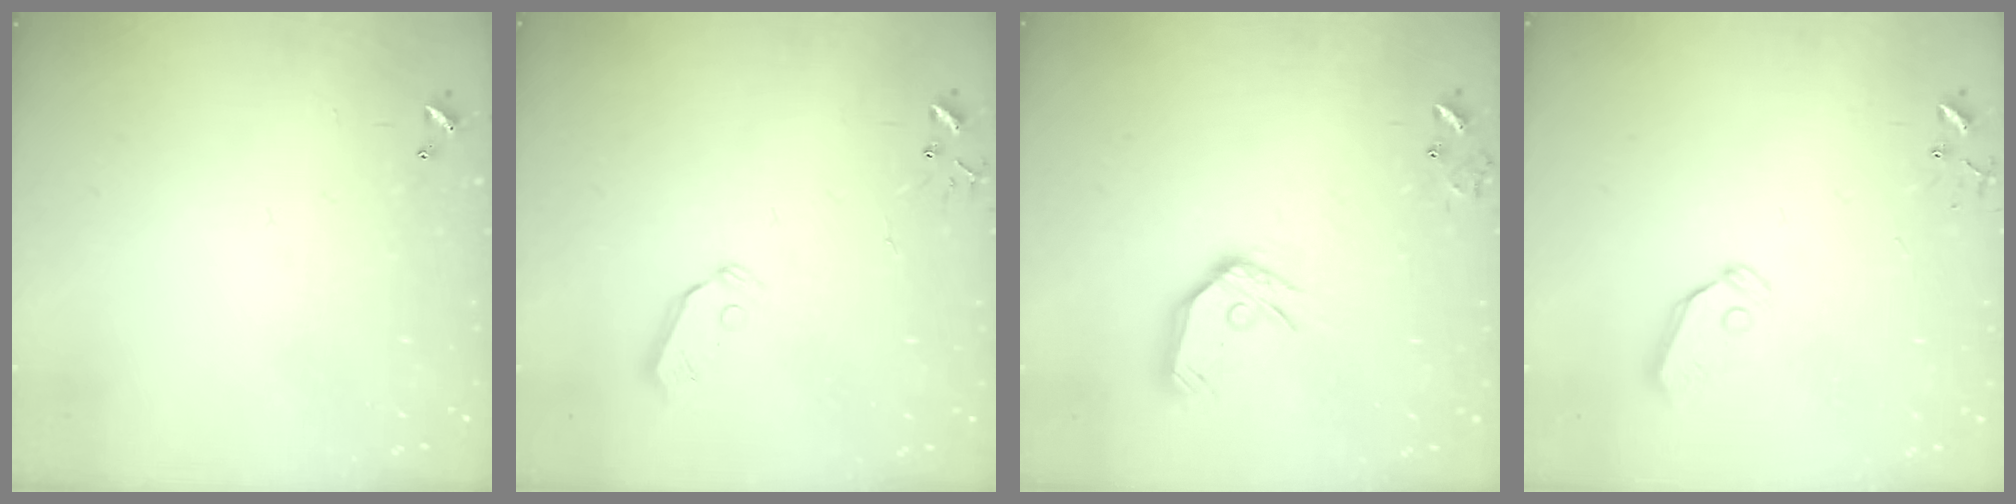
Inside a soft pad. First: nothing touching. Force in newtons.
{"total": 5.8, "press": 5.8, "slide": 0.5}
{"total": 12.3, "press": 12.2, "slide": 1.5}
{"total": 5.3, "press": 5.3, "slide": 0.2}